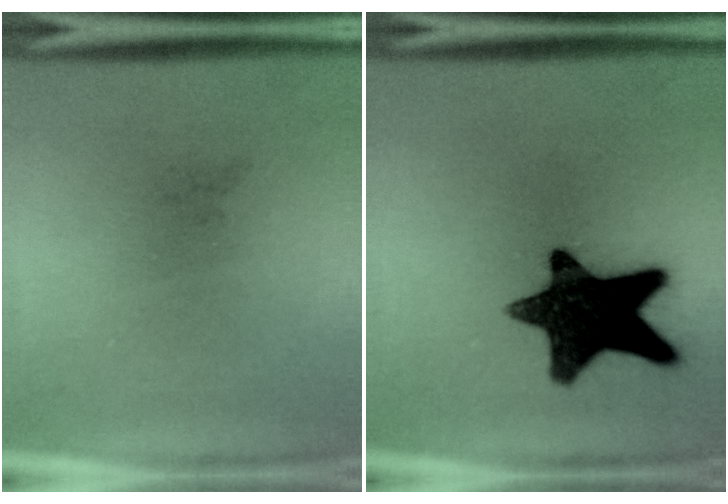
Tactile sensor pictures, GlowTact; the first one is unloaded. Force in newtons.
{"total": 14.9}